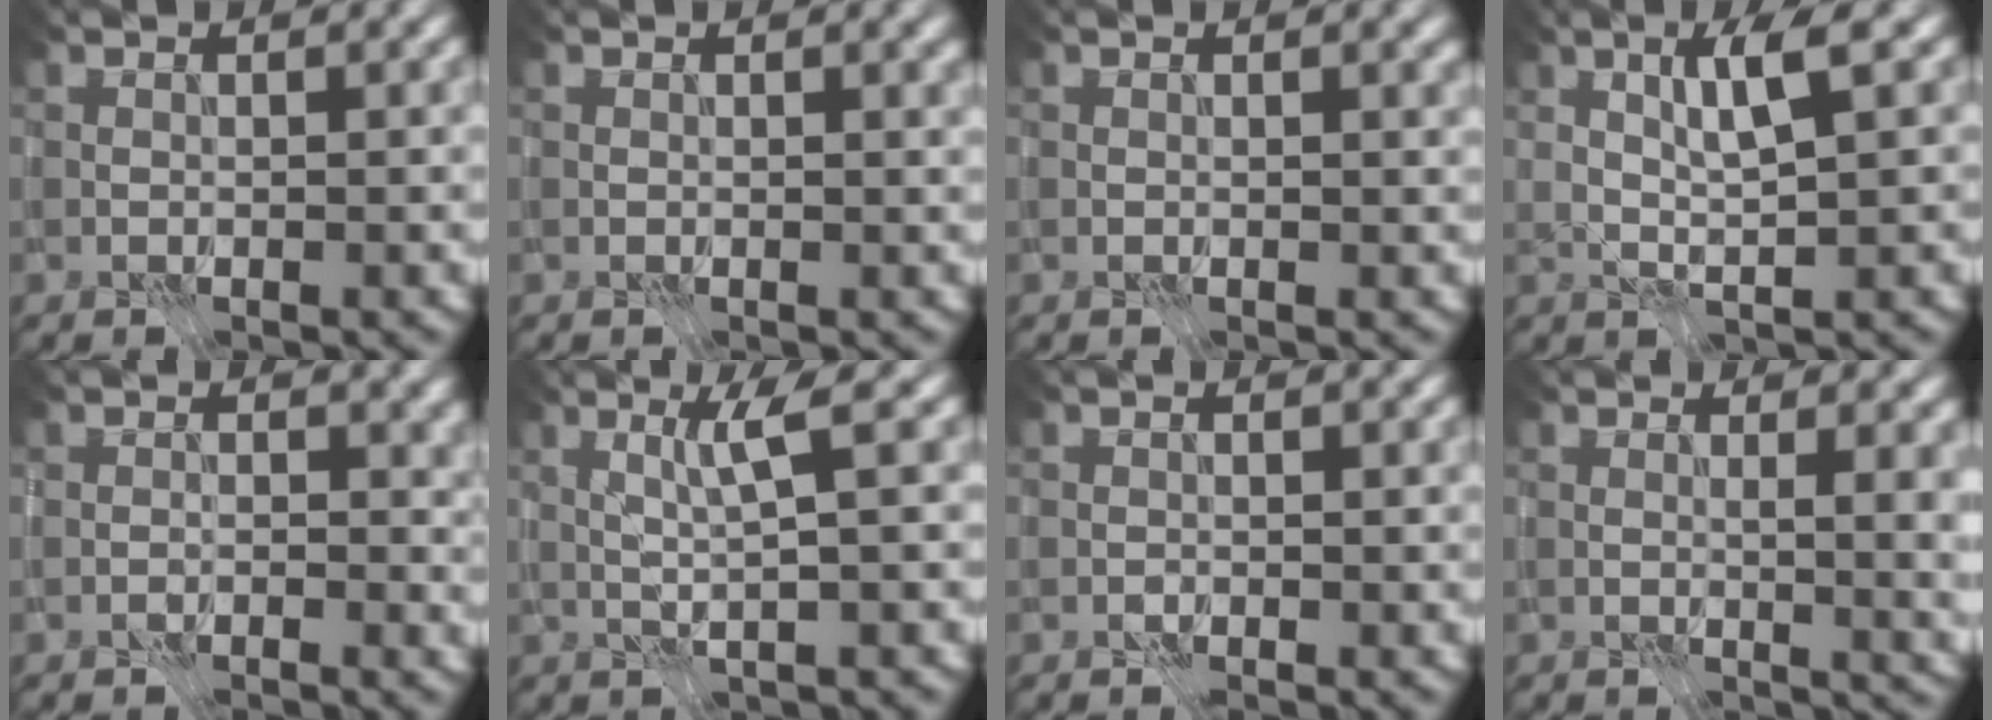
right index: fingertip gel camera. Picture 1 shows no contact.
{"total": 0.7, "force": [0.4, 0.1, 0.5], "torque": [-0.006, 0.002, 0.005]}
{"total": 0.7, "force": [0.5, 0.1, 0.5], "torque": [-0.005, 0.002, 0.006]}
{"total": 3.2, "force": [1.2, 0.4, 3.0], "torque": [-0.059, 0.006, 0.023]}
{"total": 1.2, "force": [-0.5, 0.7, 0.8], "torque": [-0.012, 0.002, -0.013]}
{"total": 2.4, "force": [0.6, -0.1, 2.3], "torque": [-0.049, 0.003, 0.014]}
{"total": 0.0}
{"total": 2.9, "force": [0.4, 0.7, 2.7], "torque": [-0.033, 0.001, 0.005]}